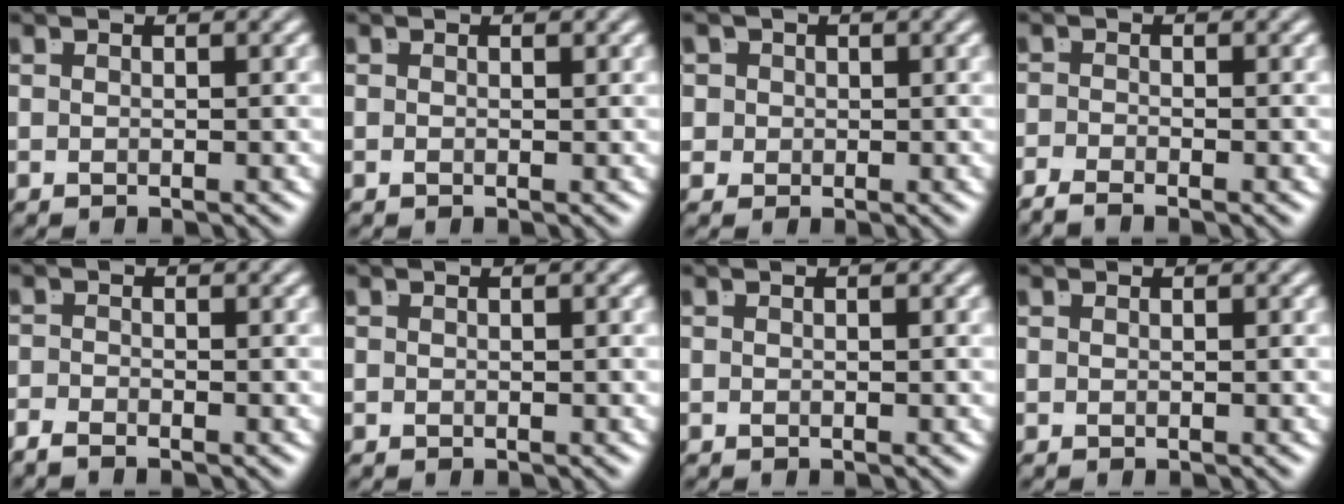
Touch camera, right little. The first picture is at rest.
{"total": 0.0}
{"total": 4.5, "force": [0.3, 4.1, 1.7], "torque": [-0.054, -0.013, 0.005]}
{"total": 1.9, "force": [-1.9, -0.1, 0.5], "torque": [-0.007, -0.012, -0.029]}
{"total": 1.6, "force": [-1.6, -0.3, 0.2], "torque": [0.000, -0.012, -0.026]}
{"total": 0.0}
{"total": 0.0}
{"total": 0.0}